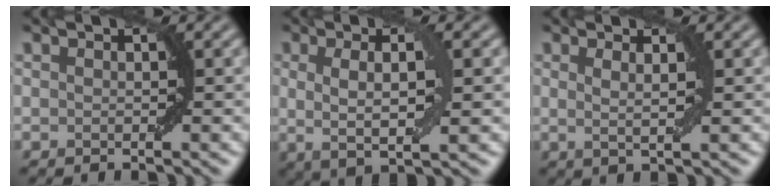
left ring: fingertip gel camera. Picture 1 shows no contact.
{"total": 4.3, "force": [0.4, 0.9, 4.2], "torque": [-0.076, -0.003, 0.008]}
{"total": 1.9, "force": [0.7, 0.4, 1.7], "torque": [-0.025, -0.004, 0.009]}